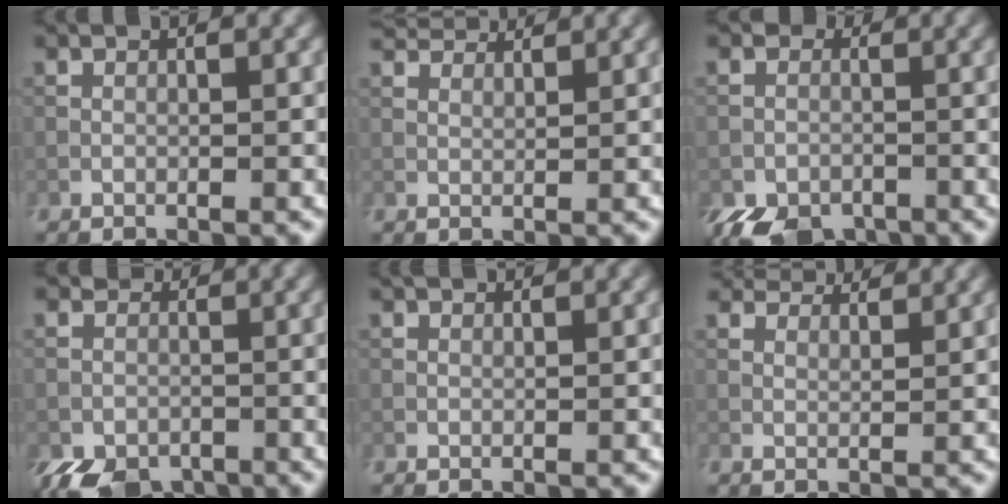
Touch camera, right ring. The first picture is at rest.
{"total": 4.2, "force": [3.7, 1.1, 1.7], "torque": [-0.040, -0.003, 0.067]}
{"total": 6.5, "force": [-3.8, 4.5, 2.6], "torque": [-0.042, -0.016, -0.062]}
{"total": 5.9, "force": [-3.2, 4.3, 2.5], "torque": [-0.046, -0.016, -0.052]}
{"total": 2.4, "force": [2.1, 0.5, 1.0], "torque": [-0.024, -0.005, 0.019]}
{"total": 6.4, "force": [5.7, 1.7, 2.4], "torque": [-0.063, -0.002, 0.090]}